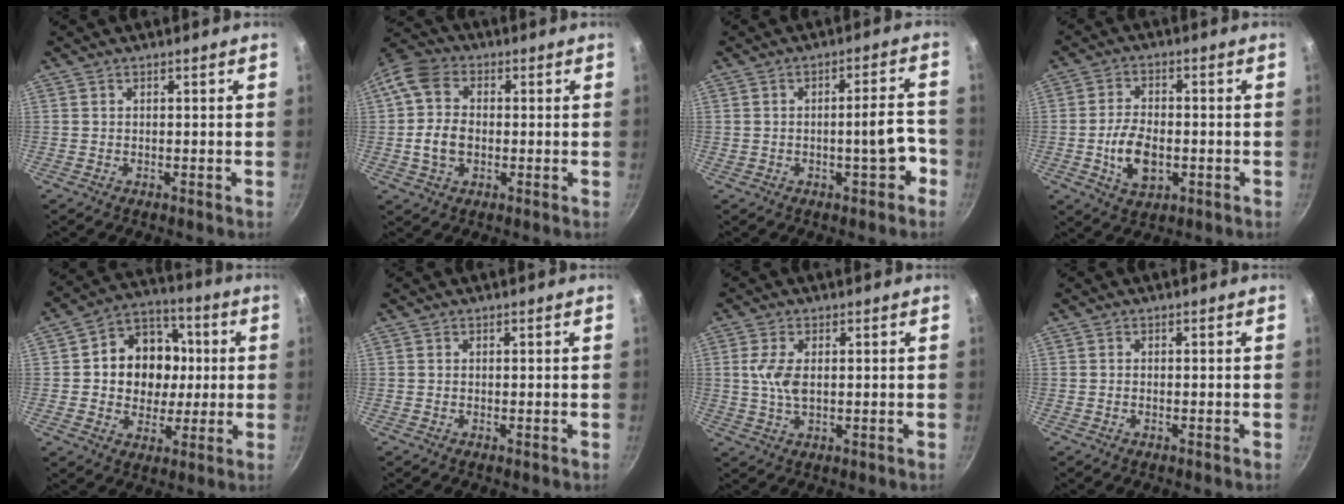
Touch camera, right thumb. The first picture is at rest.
{"total": 9.9, "force": [-0.2, 7.4, 6.6], "torque": [-0.119, 0.016, -0.017]}
{"total": 6.6, "force": [-2.6, 2.0, 5.7], "torque": [-0.053, 0.035, -0.028]}
{"total": 8.9, "force": [-1.9, 5.2, 7.0], "torque": [-0.120, 0.011, -0.032]}
{"total": 15.0, "force": [1.2, 12.7, 8.0], "torque": [-0.088, 0.016, 0.012]}
{"total": 0.0}
{"total": 5.4, "force": [0.8, 2.7, 4.6], "torque": [-0.096, 0.001, 0.016]}
{"total": 0.6, "force": [-0.2, 0.2, 0.5], "torque": [-0.011, 0.002, -0.004]}